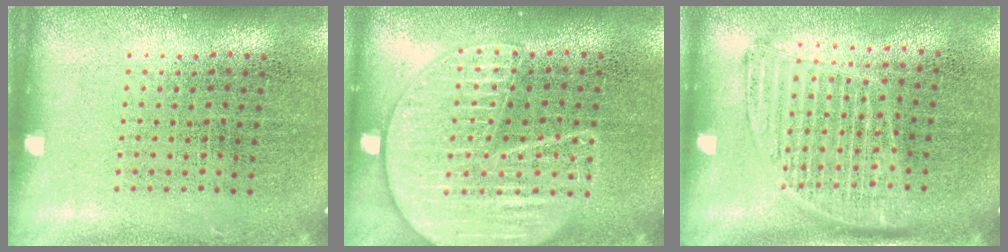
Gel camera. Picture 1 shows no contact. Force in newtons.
{"total": 2.0, "press": 2.0, "slide": 0.2}
{"total": 1.3, "press": 1.1, "slide": 0.7}